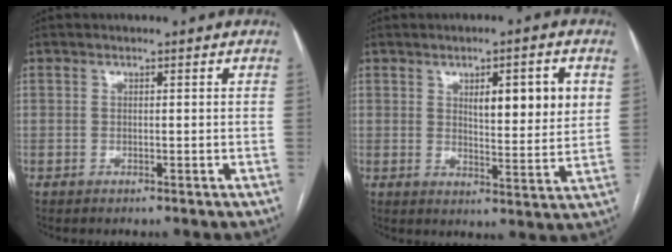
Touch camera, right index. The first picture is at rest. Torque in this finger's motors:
{"motor_torque": [0.33, 0.39, 0.29, 0.07]}